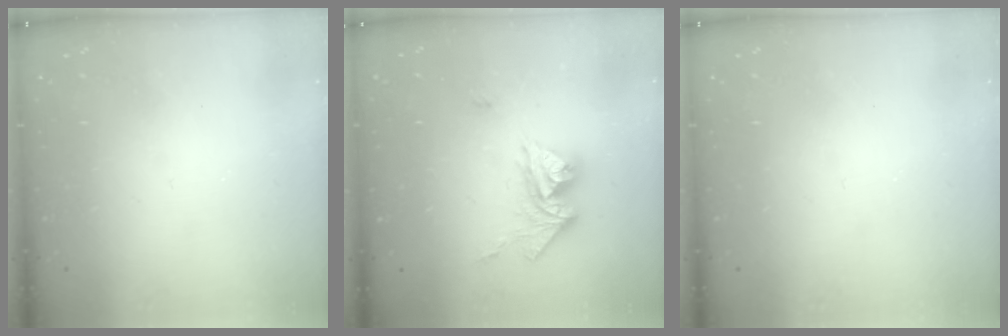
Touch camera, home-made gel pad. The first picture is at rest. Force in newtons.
{"total": 12.0, "press": 11.9, "slide": 1.5}
{"total": 0.0}